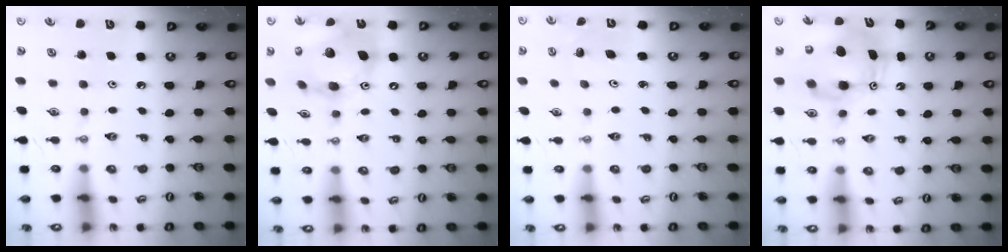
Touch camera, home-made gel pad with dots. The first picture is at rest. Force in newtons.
{"total": 18.0, "press": 17.7, "slide": 3.1}
{"total": 2.8, "press": 2.8, "slide": 0.3}
{"total": 10.1, "press": 9.9, "slide": 2.0}